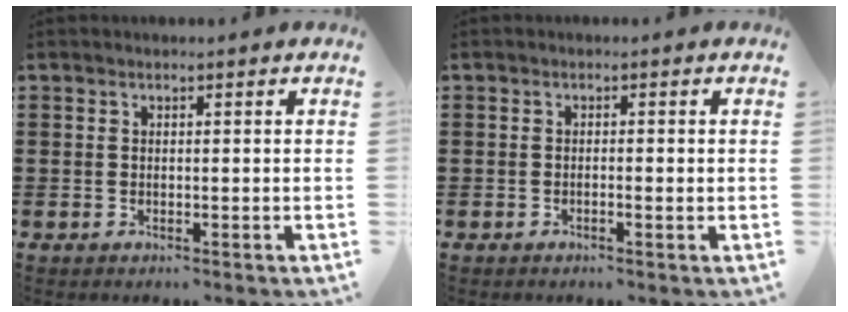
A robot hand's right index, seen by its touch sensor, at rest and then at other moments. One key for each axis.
{"total": 0.9, "fx": -0.3, "fy": 0.1, "fz": 0.8, "tx": -0.015, "ty": -0.002, "tz": -0.005}